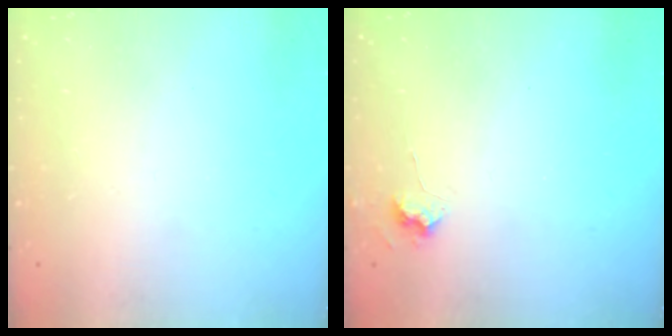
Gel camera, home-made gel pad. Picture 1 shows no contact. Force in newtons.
{"total": 4.8, "press": 4.8, "slide": 0.7}